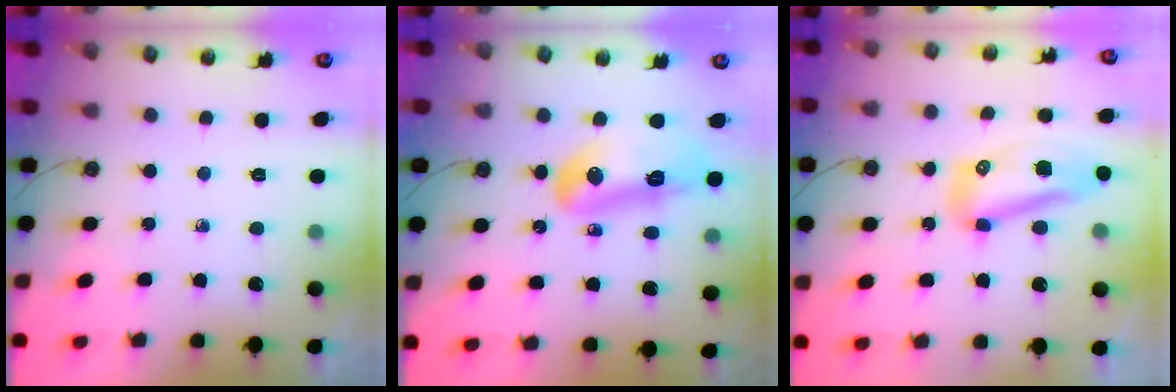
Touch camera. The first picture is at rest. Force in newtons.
{"total": 13.5, "press": 13.3, "slide": 2.1}
{"total": 11.7, "press": 11.5, "slide": 2.0}